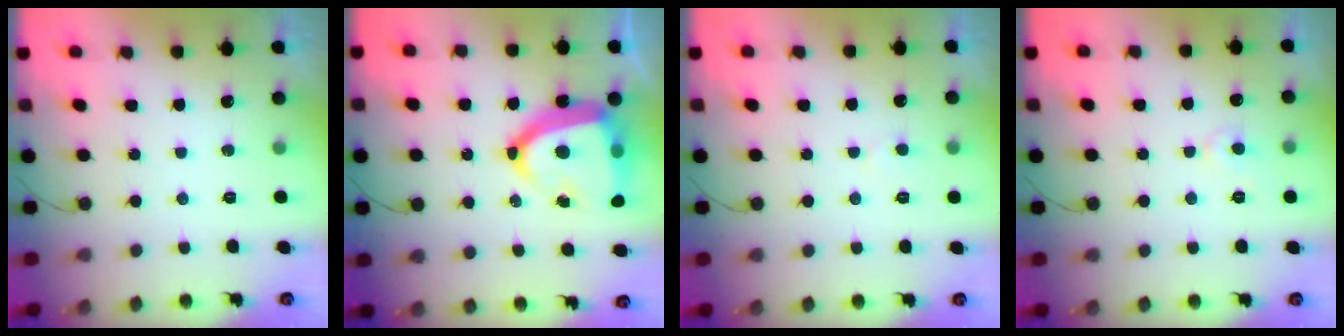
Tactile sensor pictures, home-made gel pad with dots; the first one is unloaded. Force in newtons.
{"total": 21.5, "press": 21.5, "slide": 1.7}
{"total": 2.5, "press": 2.4, "slide": 0.3}
{"total": 4.3, "press": 4.3, "slide": 0.5}